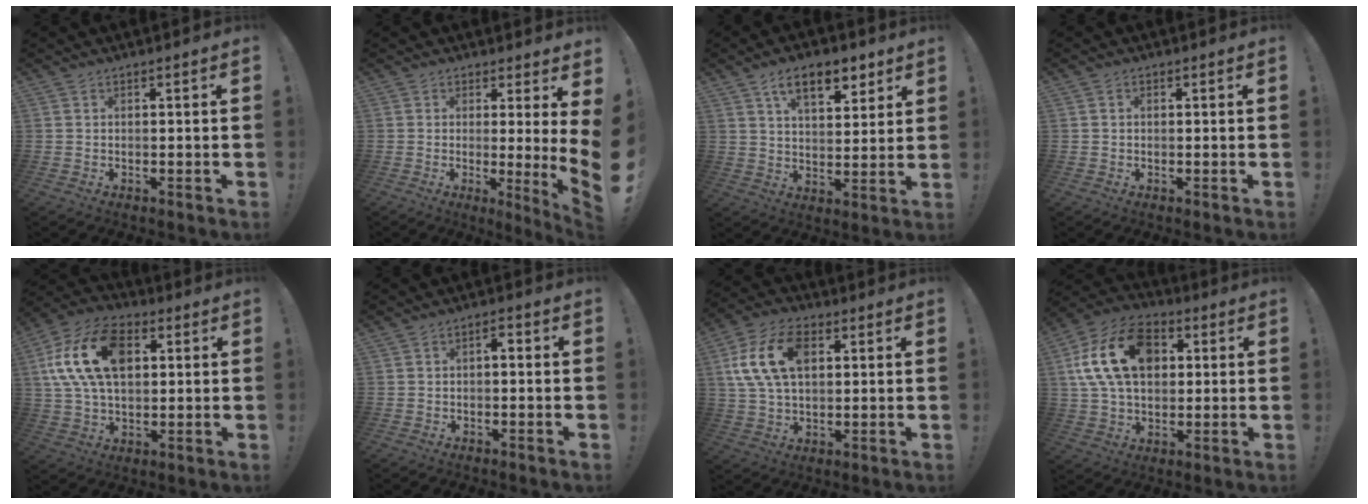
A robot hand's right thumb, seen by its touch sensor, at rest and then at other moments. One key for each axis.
{"total": 5.3, "fx": 1.5, "fy": -0.6, "fz": 5.0, "tx": -0.053, "ty": -0.048, "tz": 0.025}
{"total": 11.8, "fx": 6.7, "fy": 5.8, "fz": 7.8, "tx": -0.112, "ty": -0.023, "tz": 0.117}
{"total": 0.8, "fx": -0.1, "fy": 0.7, "fz": 0.3, "tx": -0.005, "ty": 0.002, "tz": -0.002}
{"total": 20.0, "fx": 5.0, "fy": 13.0, "fz": 14.3, "tx": -0.265, "ty": -0.001, "tz": 0.088}
{"total": 2.4, "fx": -0.9, "fy": 1.2, "fz": 1.9, "tx": -0.026, "ty": 0.007, "tz": -0.020}
{"total": 15.9, "fx": 4.1, "fy": 10.2, "fz": 11.4, "tx": -0.216, "ty": 0.001, "tz": 0.077}
{"total": 20.0, "fx": 5.0, "fy": 13.8, "fz": 13.6, "tx": -0.239, "ty": -0.002, "tz": 0.092}